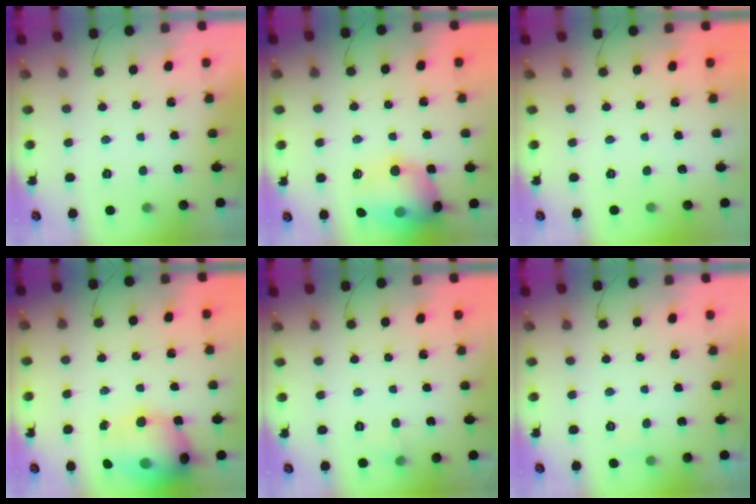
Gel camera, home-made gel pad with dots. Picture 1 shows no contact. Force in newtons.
{"total": 16.5, "press": 16.2, "slide": 3.3}
{"total": 0.0}
{"total": 17.9, "press": 16.9, "slide": 5.7}
{"total": 3.4, "press": 3.1, "slide": 1.3}
{"total": 7.0, "press": 1.7, "slide": 6.8}